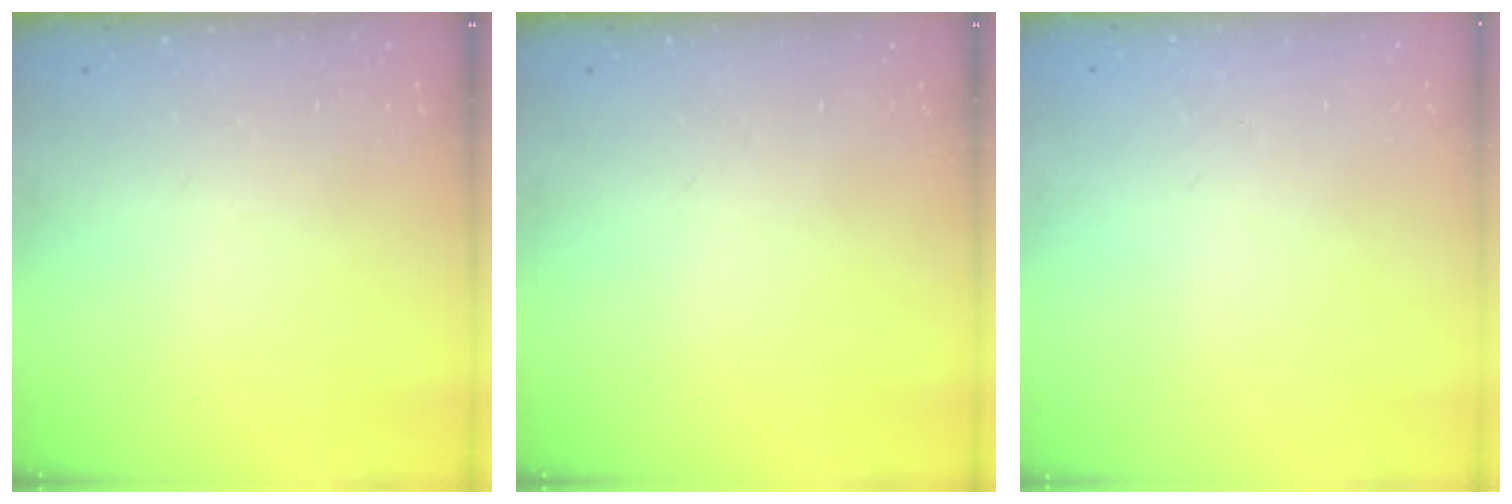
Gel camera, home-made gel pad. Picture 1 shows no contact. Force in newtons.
{"total": 0.0}
{"total": 1.9, "press": 1.9, "slide": 0.2}